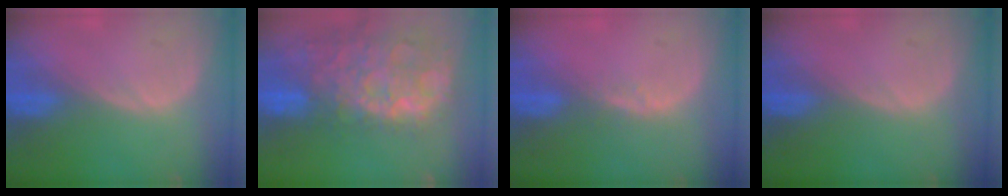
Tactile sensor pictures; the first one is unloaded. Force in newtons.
{"total": 15.0, "press": 12.2, "slide": 8.8}
{"total": 1.9, "press": 1.4, "slide": 1.3}
{"total": 0.0}